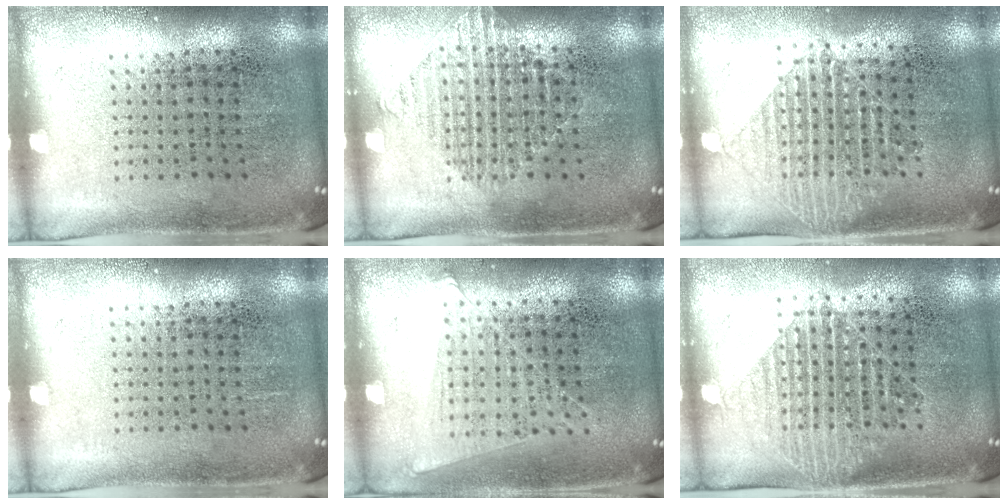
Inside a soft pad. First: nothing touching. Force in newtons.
{"total": 1.2, "press": 1.1, "slide": 0.3}
{"total": 1.5, "press": 1.3, "slide": 0.7}
{"total": 0.0}
{"total": 1.1, "press": 1.0, "slide": 0.5}
{"total": 1.5, "press": 1.3, "slide": 0.8}